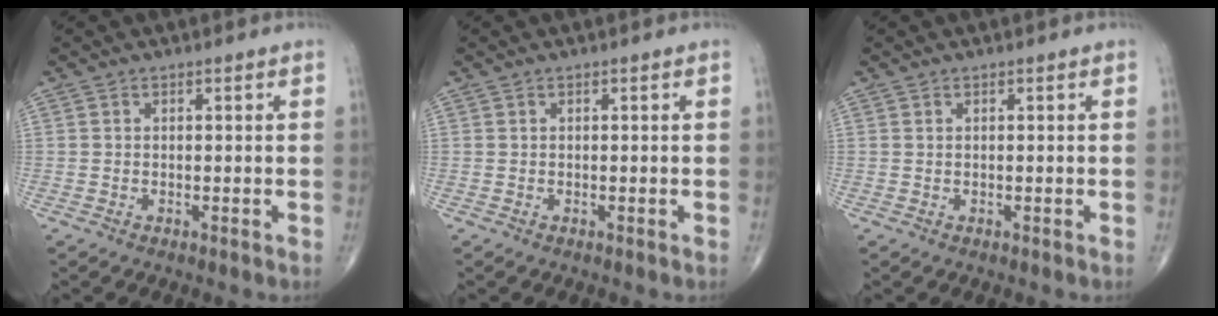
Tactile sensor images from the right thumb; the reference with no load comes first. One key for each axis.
{"total": 0.0}
{"total": 0.0}